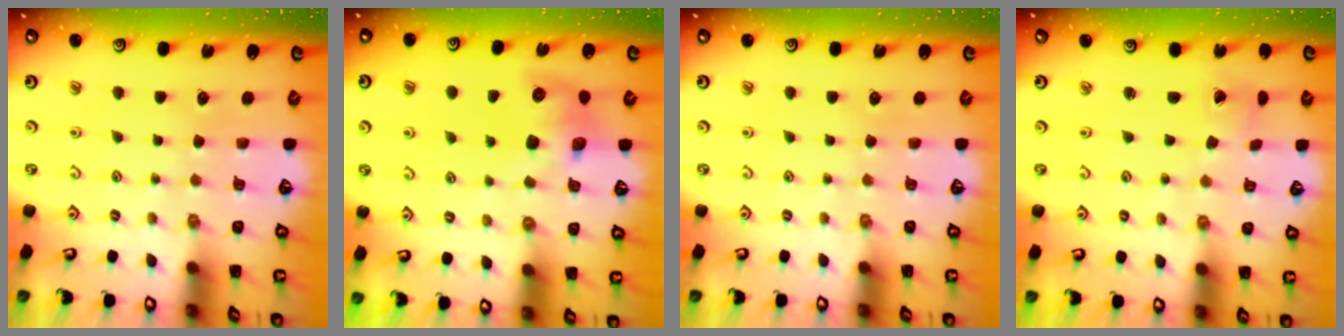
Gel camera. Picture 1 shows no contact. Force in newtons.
{"total": 8.0, "press": 8.0, "slide": 1.1}
{"total": 0.0}
{"total": 2.5, "press": 2.5, "slide": 0.1}